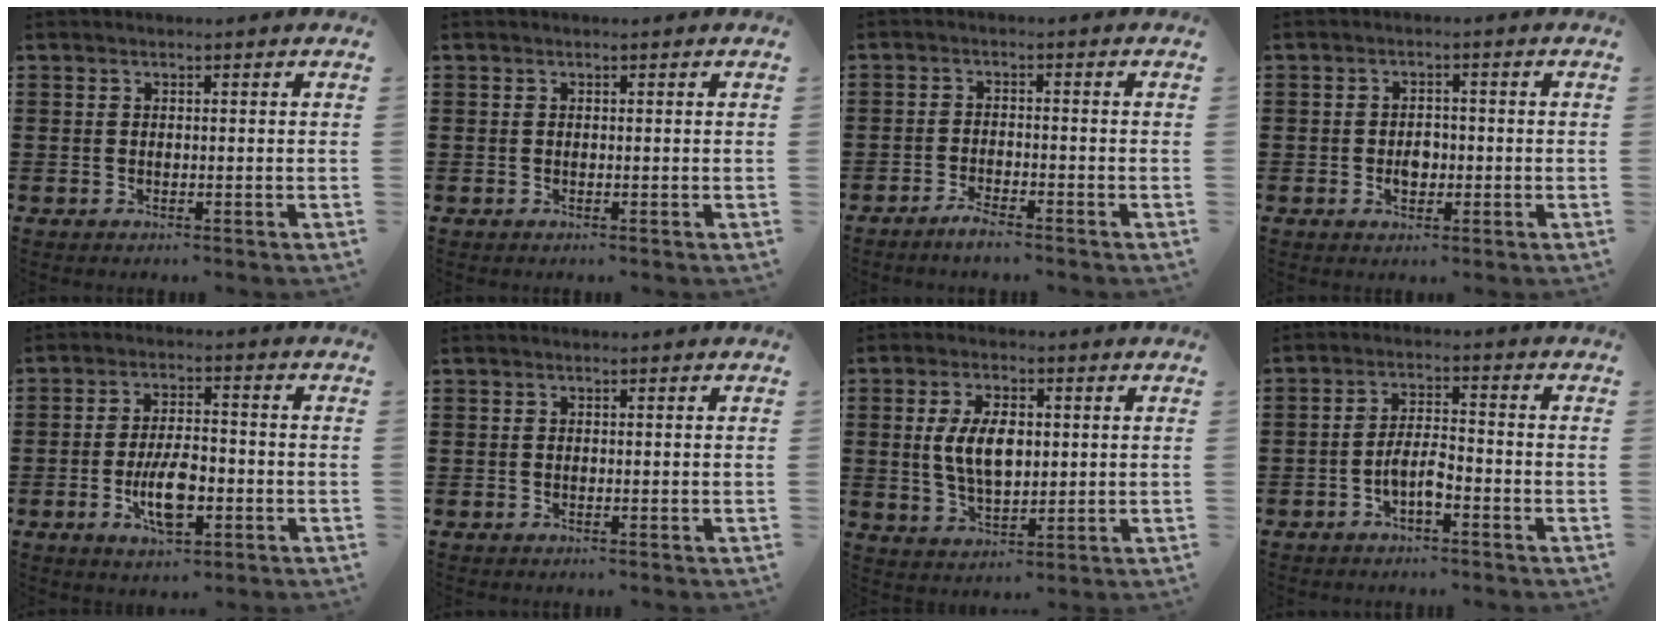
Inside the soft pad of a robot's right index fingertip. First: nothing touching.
{"total": 0.0}
{"total": 2.3, "force": [-2.2, 0.1, 0.8], "torque": [-0.017, 0.003, -0.040]}
{"total": 2.5, "force": [-0.5, 1.8, 1.7], "torque": [-0.027, 0.001, -0.013]}
{"total": 7.6, "force": [-2.4, 3.0, 6.6], "torque": [-0.127, -0.004, -0.047]}
{"total": 0.0}
{"total": 7.3, "force": [0.7, 3.9, 6.2], "torque": [-0.129, 0.004, 0.005]}
{"total": 4.7, "force": [-2.2, 1.4, 3.9], "torque": [-0.082, 0.004, -0.044]}